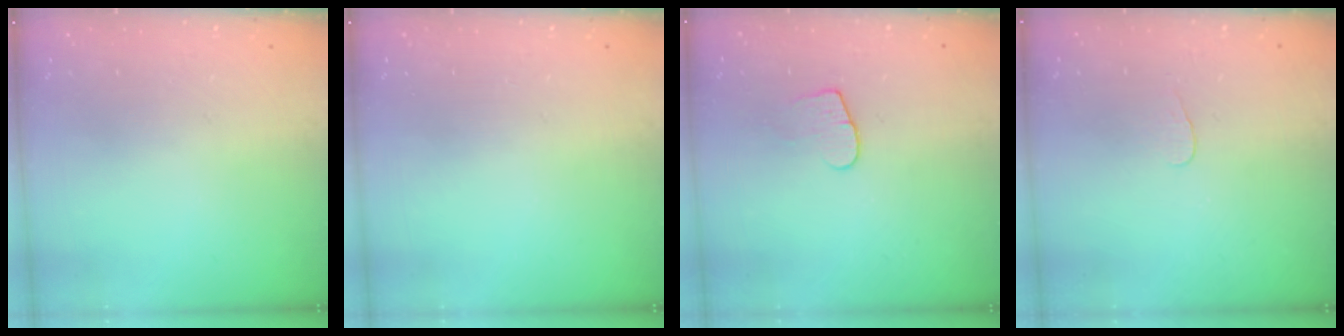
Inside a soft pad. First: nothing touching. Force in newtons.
{"total": 0.0}
{"total": 7.3, "press": 7.3, "slide": 0.5}
{"total": 2.8, "press": 2.7, "slide": 0.3}